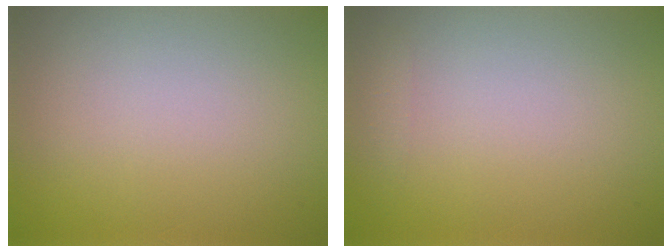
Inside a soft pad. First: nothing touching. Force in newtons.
{"total": 0.7, "press": 0.7, "slide": 0.1}